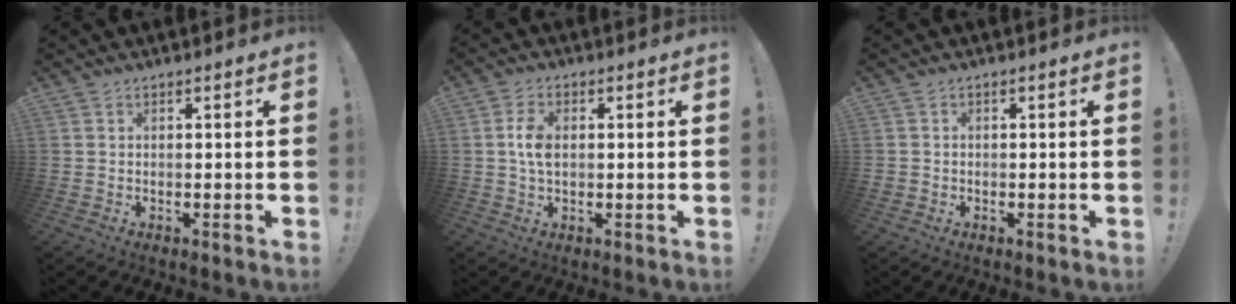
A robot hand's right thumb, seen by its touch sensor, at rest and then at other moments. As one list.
[{"total": 5.5, "force": [0.4, 3.4, 4.3], "torque": [-0.078, 0.006, 0.006]}, {"total": 1.6, "force": [-0.7, 1.3, 0.6], "torque": [-0.016, 0.007, -0.012]}]